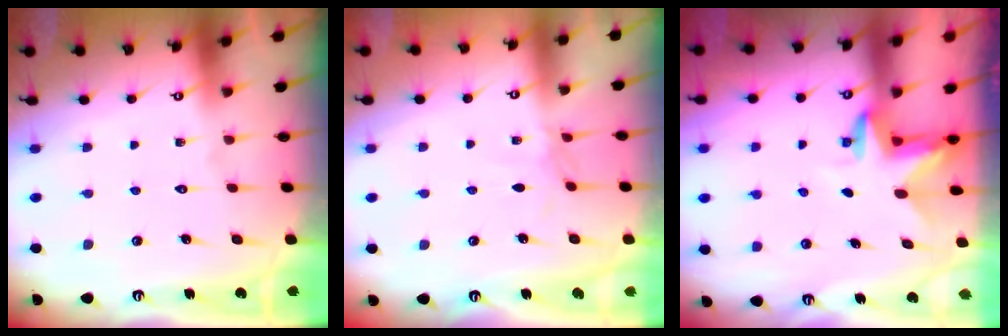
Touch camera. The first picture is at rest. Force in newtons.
{"total": 2.3, "press": 2.3, "slide": 0.5}
{"total": 3.3, "press": 3.3, "slide": 0.2}